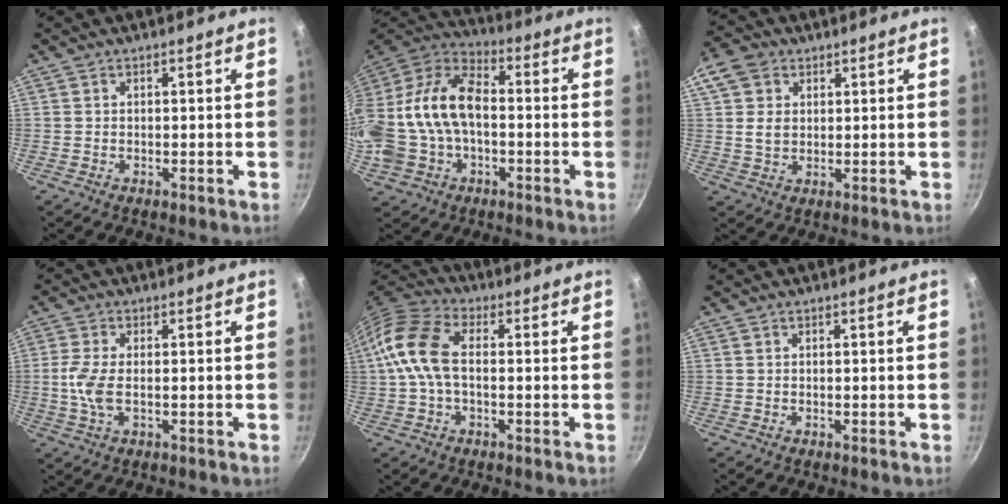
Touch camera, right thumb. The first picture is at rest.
{"total": 20.4, "force": [-1.4, 13.7, 15.1], "torque": [-0.305, 0.049, -0.029]}
{"total": 7.3, "force": [2.2, 5.7, 4.0], "torque": [-0.057, -0.002, 0.034]}
{"total": 5.5, "force": [-0.6, 2.6, 4.9], "torque": [-0.114, 0.001, -0.016]}
{"total": 11.3, "force": [0.1, 6.6, 9.2], "torque": [-0.185, 0.035, -0.015]}
{"total": 0.0}